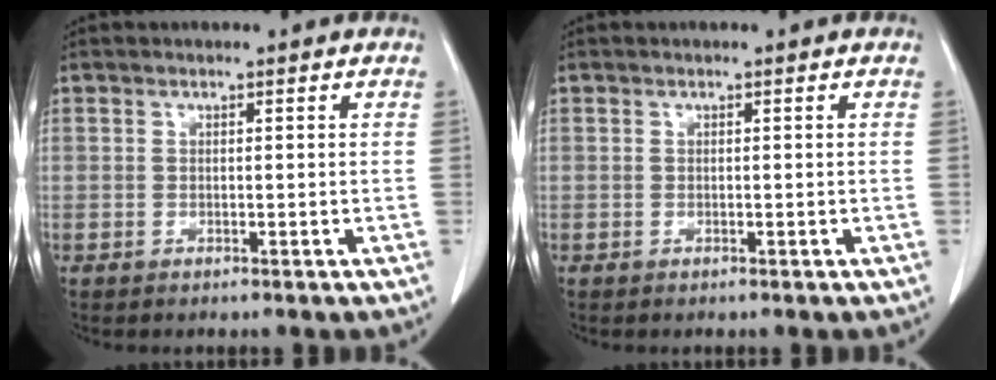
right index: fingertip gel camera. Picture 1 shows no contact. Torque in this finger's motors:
{"motor_torque": [-0.05, 0.05, 0.00, 0.00]}